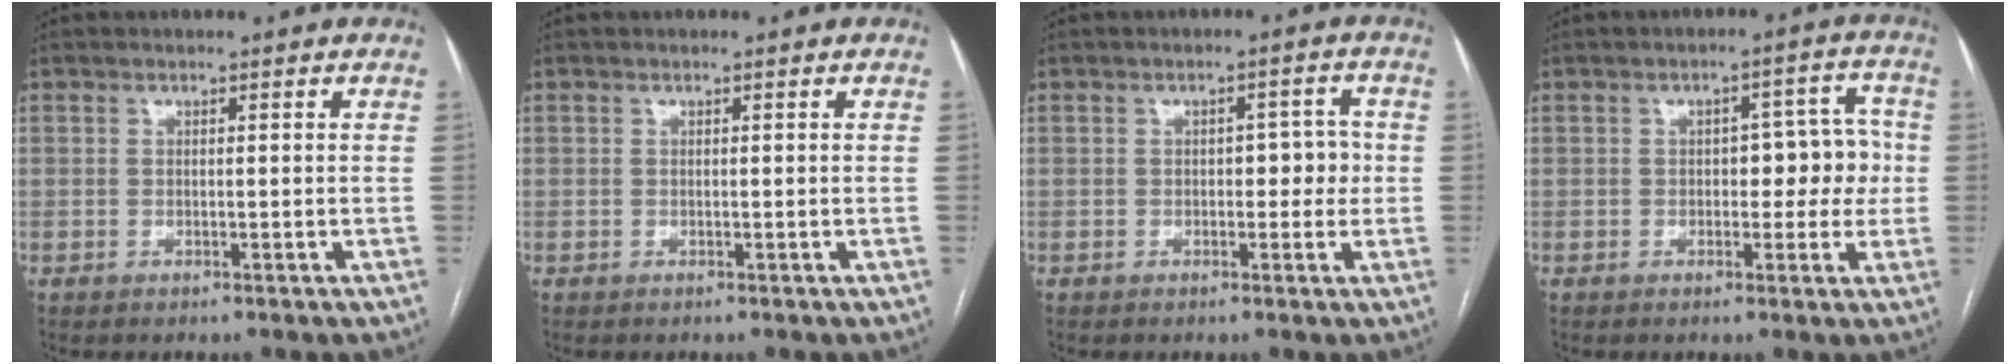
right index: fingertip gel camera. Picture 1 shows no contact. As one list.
[{"total": 0.0}, {"total": 3.9, "force": [-0.1, 2.1, 3.3], "torque": [-0.034, 0.017, -0.003]}, {"total": 6.6, "force": [-0.3, 3.4, 5.7], "torque": [-0.061, 0.032, -0.001]}]